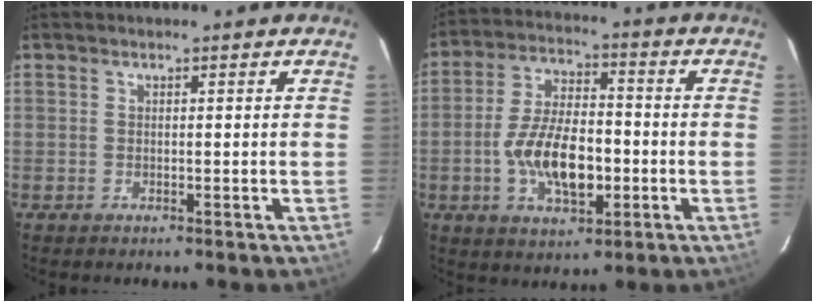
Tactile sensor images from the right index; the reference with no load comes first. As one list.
[{"total": 13.0, "force": [-3.1, 6.0, 11.1], "torque": [-0.219, 0.001, -0.051]}]